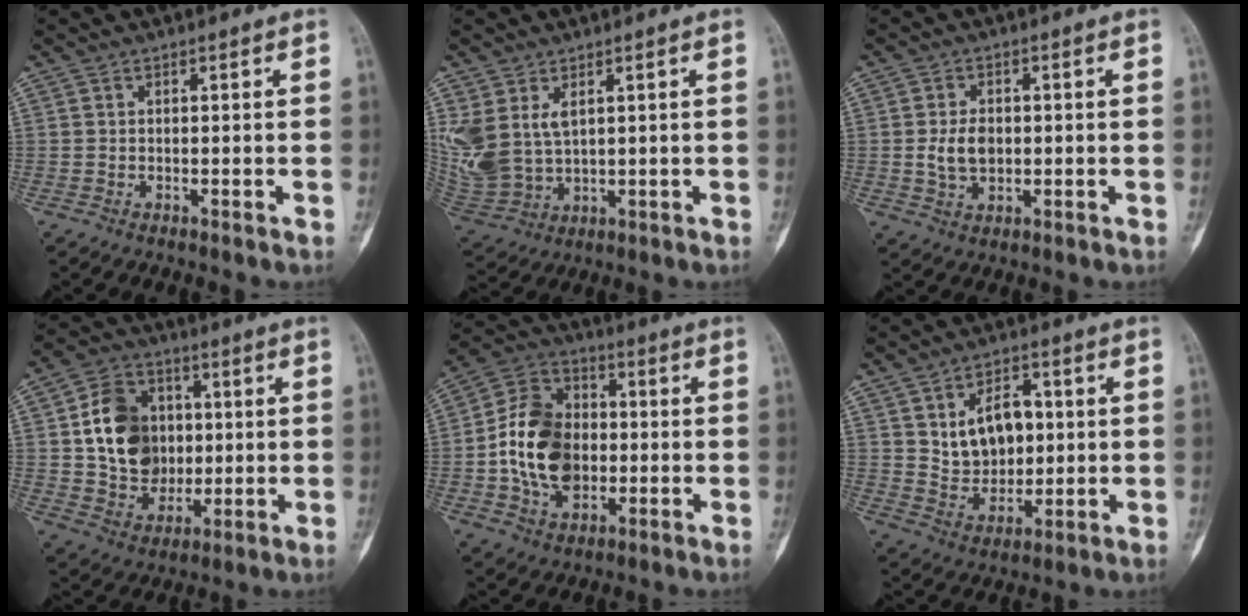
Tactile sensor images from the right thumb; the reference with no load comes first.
{"total": 11.8, "force": [3.5, 8.0, 8.0], "torque": [-0.185, -0.013, 0.092]}
{"total": 5.6, "force": [-0.1, 3.9, 4.1], "torque": [-0.069, 0.000, 0.002]}
{"total": 15.6, "force": [1.7, 12.5, 9.1], "torque": [-0.120, 0.003, 0.036]}
{"total": 16.6, "force": [-1.0, 12.3, 11.1], "torque": [-0.176, 0.024, -0.017]}
{"total": 11.5, "force": [2.2, 8.1, 7.8], "torque": [-0.086, -0.007, 0.046]}